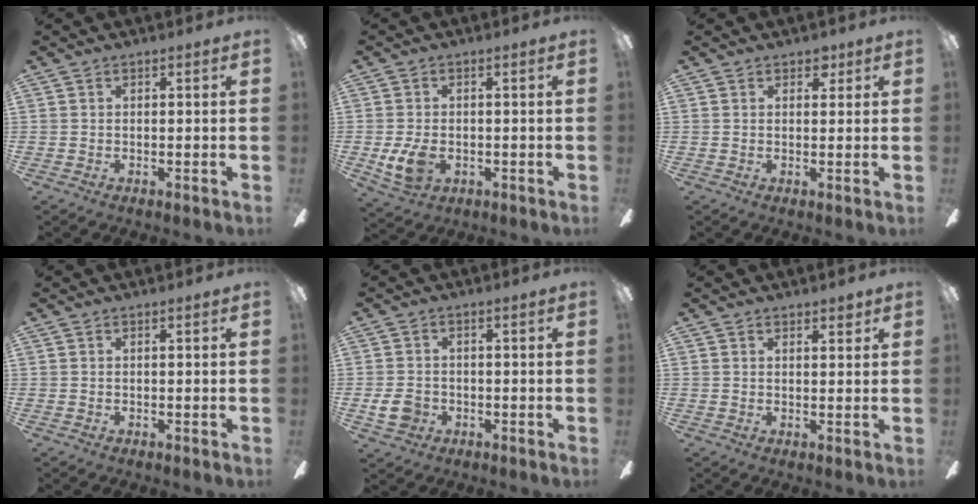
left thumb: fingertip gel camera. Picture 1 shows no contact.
{"total": 6.7, "force": [-1.4, 4.6, 4.7], "torque": [-0.100, -0.001, -0.026]}
{"total": 2.6, "force": [1.7, 1.7, 0.9], "torque": [-0.003, -0.001, 0.029]}
{"total": 0.0}
{"total": 5.3, "force": [-1.4, 4.2, 2.8], "torque": [-0.058, 0.004, -0.027]}
{"total": 2.2, "force": [1.8, 0.9, 0.8], "torque": [-0.001, -0.006, 0.030]}